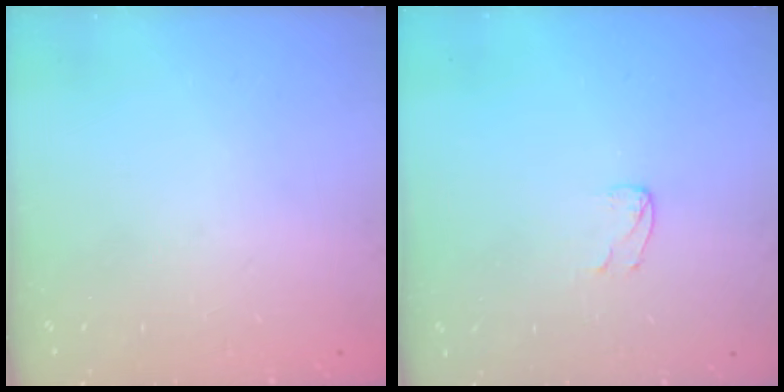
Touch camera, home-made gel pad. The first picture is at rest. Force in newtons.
{"total": 4.0, "press": 4.0, "slide": 0.3}